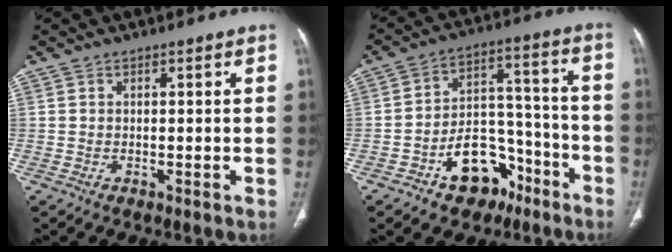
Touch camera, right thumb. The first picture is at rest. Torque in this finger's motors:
{"motor_torque": [4.06, 0.95, 0.99, -0.94, 0.03]}